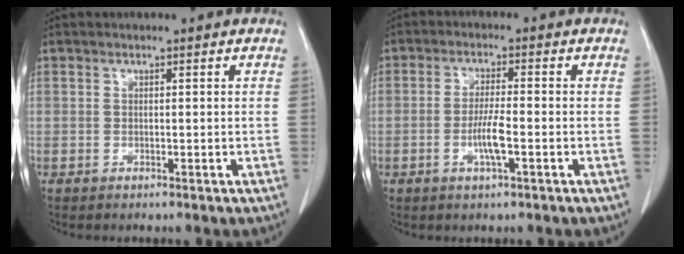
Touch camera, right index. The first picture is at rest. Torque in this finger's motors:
{"motor_torque": [1.03, -0.44, 0.18, 0.06]}